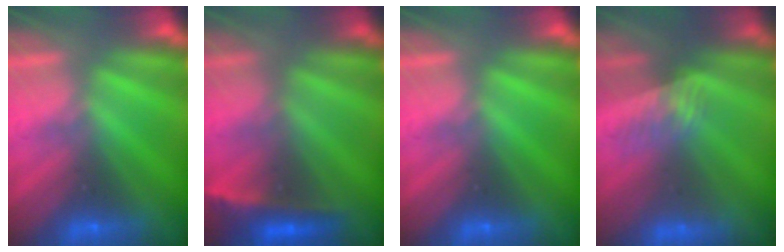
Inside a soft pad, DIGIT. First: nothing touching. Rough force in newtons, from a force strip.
{"total": 2.3}
{"total": 0.0}
{"total": 3.0}